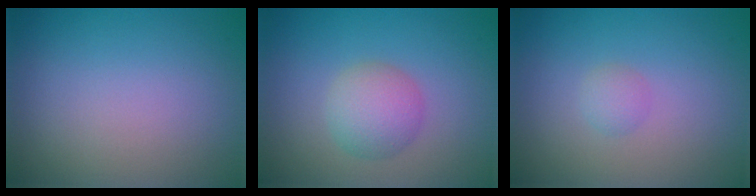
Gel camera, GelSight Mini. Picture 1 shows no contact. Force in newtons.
{"total": 3.2, "press": 3.2, "slide": 0.0}
{"total": 1.0, "press": 1.0, "slide": 0.1}